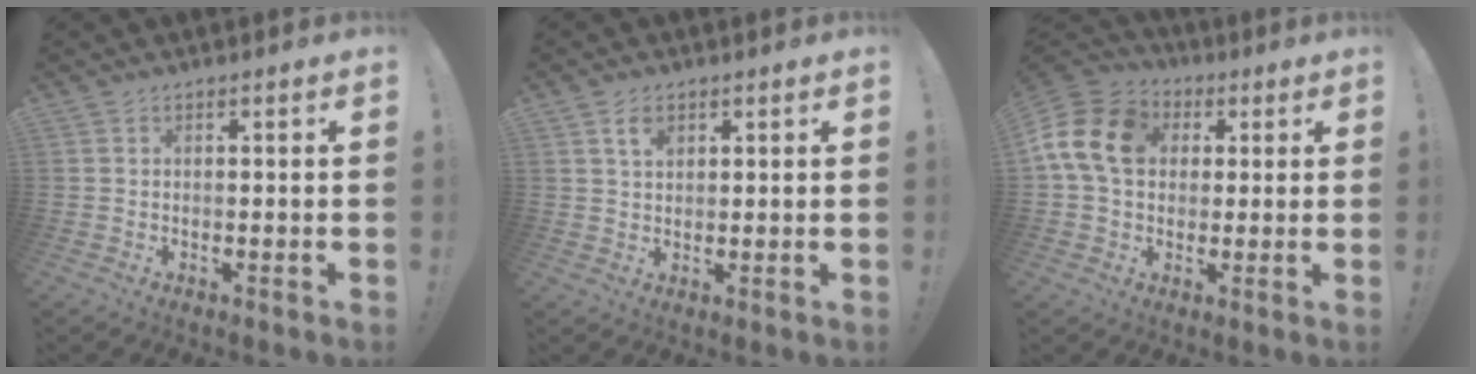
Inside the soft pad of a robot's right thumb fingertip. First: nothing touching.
{"total": 3.9, "force": [2.0, 2.3, 2.4], "torque": [-0.031, -0.007, 0.032]}
{"total": 15.9, "force": [3.3, 12.3, 9.5], "torque": [-0.169, 0.009, 0.065]}